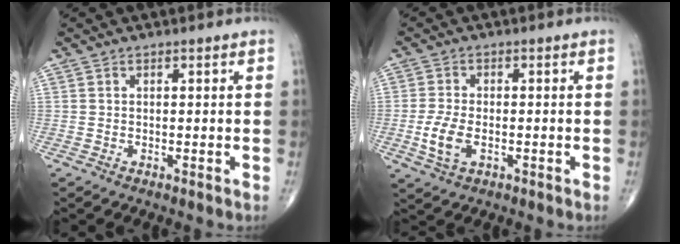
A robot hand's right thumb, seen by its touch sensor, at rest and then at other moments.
{"total": 5.7, "force": [-1.4, 3.2, 4.5], "torque": [-0.100, -0.001, -0.026]}